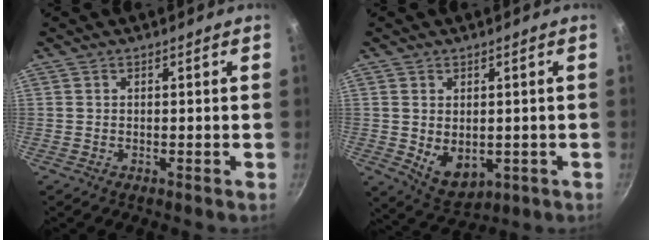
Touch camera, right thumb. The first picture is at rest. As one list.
[{"total": 7.1, "force": [-0.3, 4.9, 5.1], "torque": [-0.072, -0.017, 0.015]}]